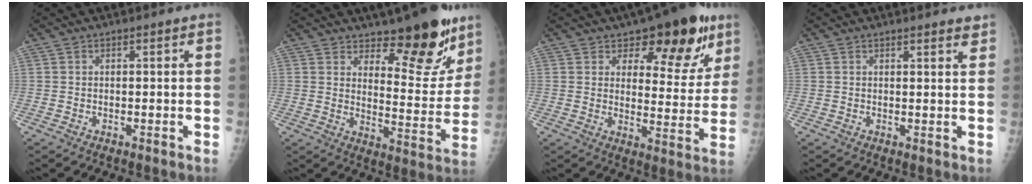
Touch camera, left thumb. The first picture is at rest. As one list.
[{"total": 14.2, "force": [10.5, 5.4, 8.0], "torque": [-0.051, -0.087, 0.155]}, {"total": 14.9, "force": [9.1, 7.3, 9.2], "torque": [-0.054, -0.050, 0.127]}, {"total": 2.9, "force": [2.7, 0.6, 0.9], "torque": [-0.003, -0.014, 0.025]}]